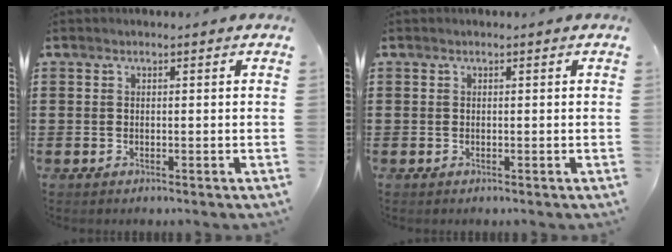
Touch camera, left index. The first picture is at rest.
{"total": 0.0}